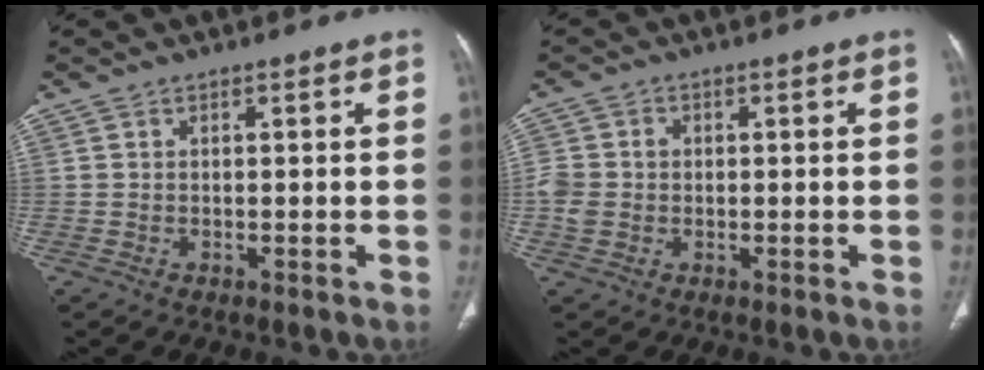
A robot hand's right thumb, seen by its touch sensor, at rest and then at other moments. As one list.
[{"total": 4.8, "force": [-0.4, 4.1, 2.3], "torque": [-0.045, 0.009, -0.009]}]